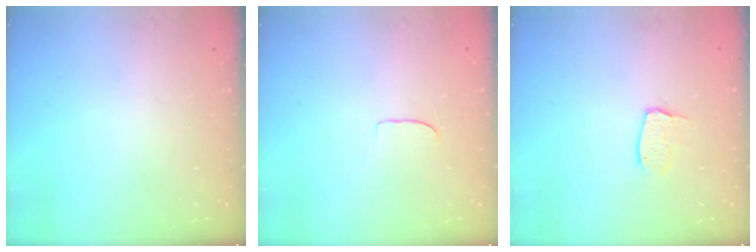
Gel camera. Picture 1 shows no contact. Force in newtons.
{"total": 4.9, "press": 4.9, "slide": 0.5}
{"total": 3.0, "press": 3.0, "slide": 0.2}